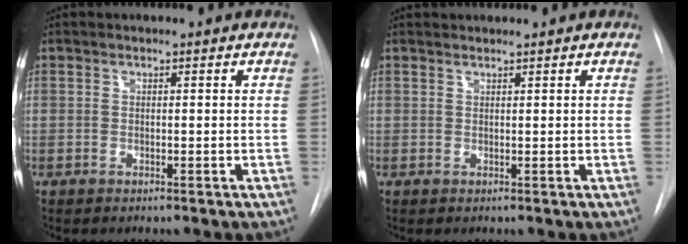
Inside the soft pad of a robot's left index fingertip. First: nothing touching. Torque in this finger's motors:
{"motor_torque": [-0.56, -0.39, -0.62, -0.04]}